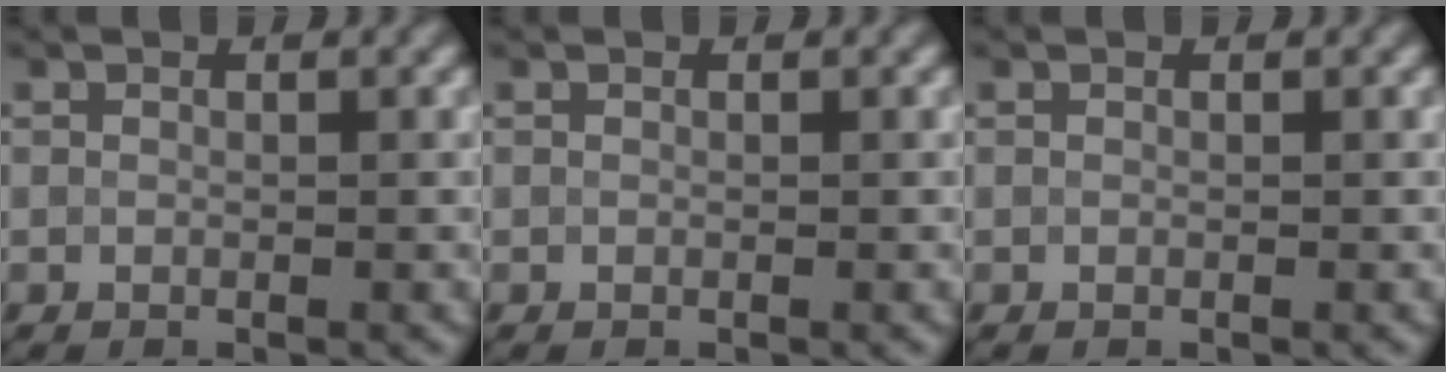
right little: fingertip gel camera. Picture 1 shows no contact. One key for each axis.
{"total": 0.0}
{"total": 0.0}